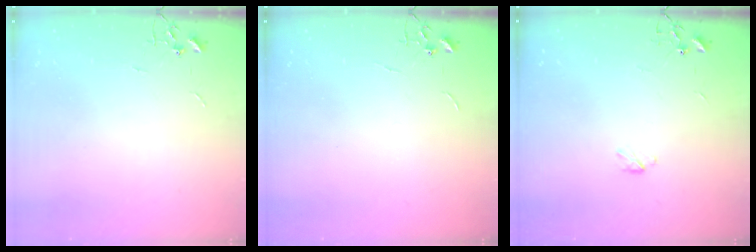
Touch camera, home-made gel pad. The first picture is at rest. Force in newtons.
{"total": 0.0}
{"total": 2.9, "press": 2.9, "slide": 0.5}